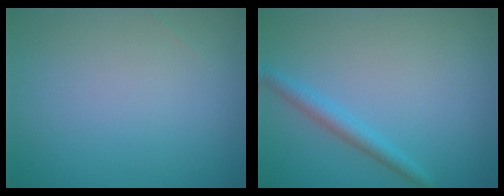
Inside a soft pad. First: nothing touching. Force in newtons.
{"total": 2.0, "press": 2.0, "slide": 0.0}